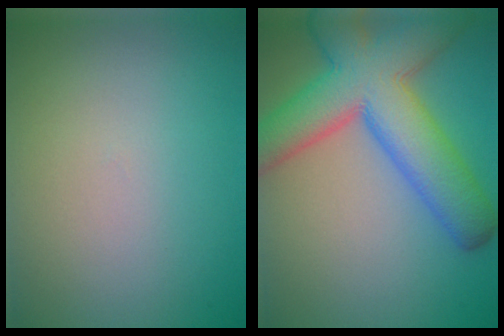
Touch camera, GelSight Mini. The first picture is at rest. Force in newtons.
{"total": 10.8, "press": 10.8, "slide": 0.5}